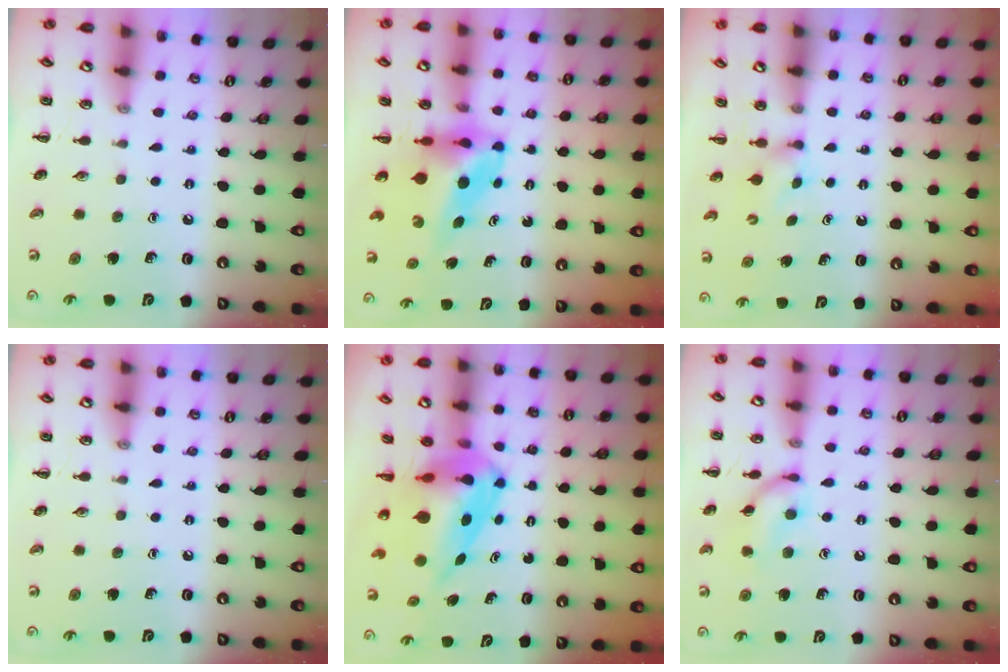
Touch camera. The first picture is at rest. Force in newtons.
{"total": 6.0, "press": 5.7, "slide": 1.8}
{"total": 1.8, "press": 1.5, "slide": 0.9}
{"total": 0.0}
{"total": 8.8, "press": 8.3, "slide": 2.8}
{"total": 10.9, "press": 10.9, "slide": 0.6}